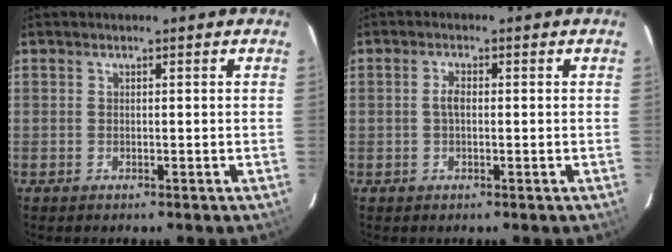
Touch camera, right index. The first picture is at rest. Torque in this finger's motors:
{"motor_torque": [0.19, -0.13, 0.18, 0.05]}